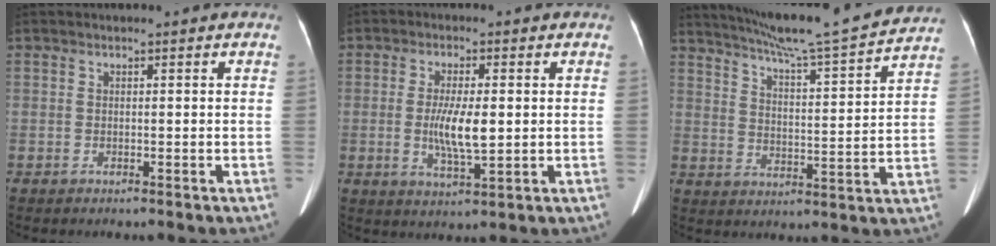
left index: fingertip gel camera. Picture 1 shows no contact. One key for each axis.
{"total": 6.3, "fx": -0.1, "fy": 1.2, "fz": 6.2, "tx": -0.121, "ty": -0.011, "tz": 0.001}
{"total": 19.1, "fx": 17.3, "fy": -0.6, "fz": 8.0, "tx": -0.137, "ty": -0.017, "tz": 0.242}